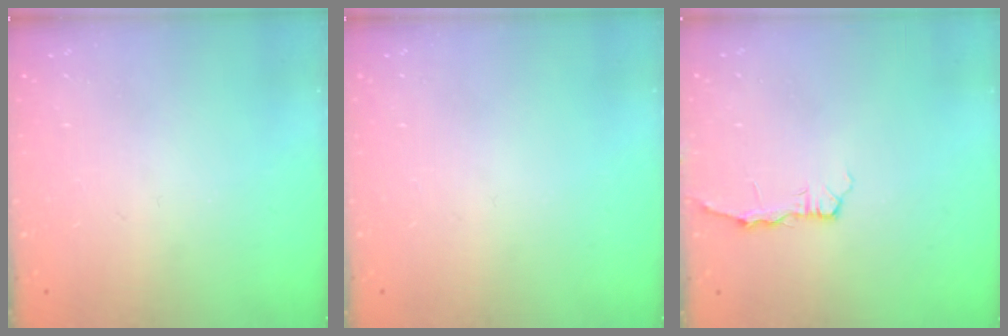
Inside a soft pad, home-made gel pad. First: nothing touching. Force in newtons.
{"total": 0.0}
{"total": 2.6, "press": 2.6, "slide": 0.3}